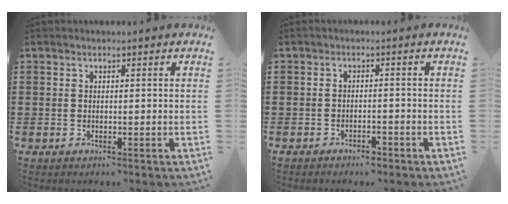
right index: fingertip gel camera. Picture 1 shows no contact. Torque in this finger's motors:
{"motor_torque": [0.15, -0.11, 0.05, -0.01]}